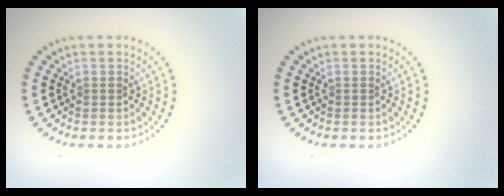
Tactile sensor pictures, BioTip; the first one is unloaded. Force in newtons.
{"total": 0.0}